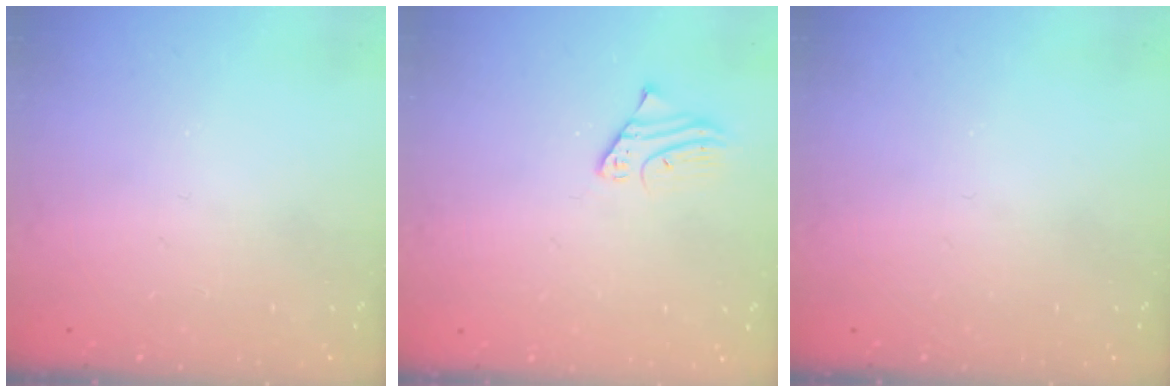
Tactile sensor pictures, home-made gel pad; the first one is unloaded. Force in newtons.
{"total": 1.8, "press": 1.8, "slide": 0.2}
{"total": 0.0}